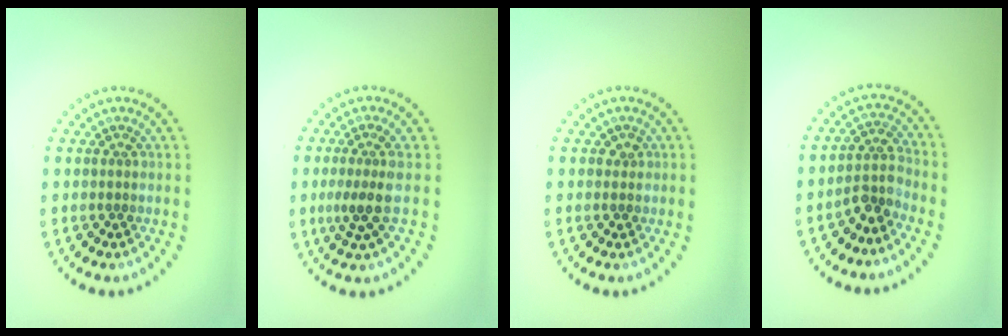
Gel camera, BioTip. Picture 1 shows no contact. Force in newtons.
{"total": 2.7, "press": 2.0, "slide": 1.8}
{"total": 0.9, "press": 0.9, "slide": 0.3}
{"total": 2.6, "press": 2.0, "slide": 1.7}